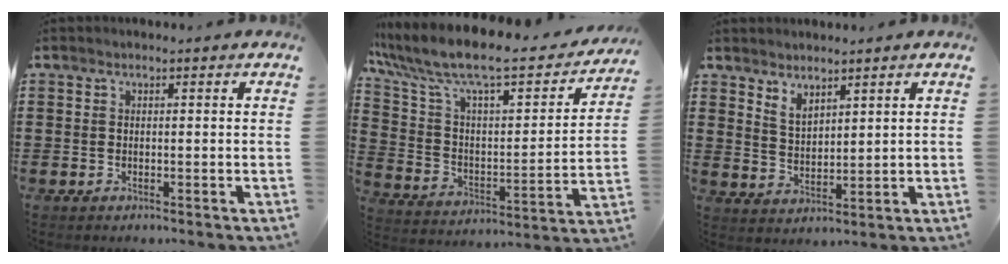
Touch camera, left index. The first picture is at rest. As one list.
[{"total": 10.0, "force": [8.0, 2.0, 5.7], "torque": [-0.147, -0.058, 0.132]}, {"total": 3.3, "force": [3.0, 1.1, 0.9], "torque": [-0.024, -0.004, 0.056]}]